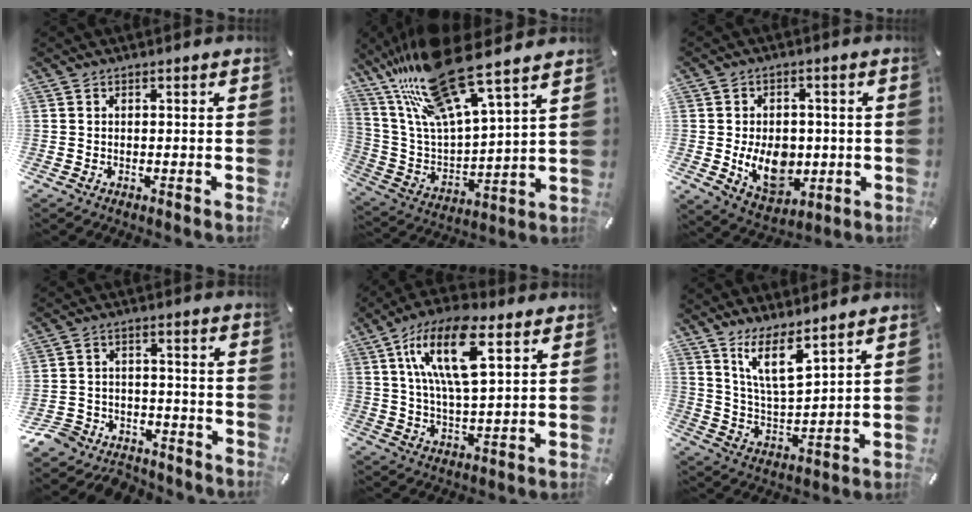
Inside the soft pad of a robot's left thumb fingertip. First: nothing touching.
{"total": 22.2, "force": [16.8, 5.3, 13.5], "torque": [-0.296, -0.110, 0.283]}
{"total": 11.6, "force": [-1.6, 8.6, 7.6], "torque": [-0.128, 0.003, -0.023]}
{"total": 8.4, "force": [-6.6, 4.8, 2.2], "torque": [-0.046, 0.033, -0.128]}
{"total": 16.5, "force": [8.0, 6.2, 13.1], "torque": [-0.269, -0.010, 0.133]}
{"total": 10.4, "force": [7.9, 2.8, 6.2], "torque": [-0.136, -0.035, 0.145]}